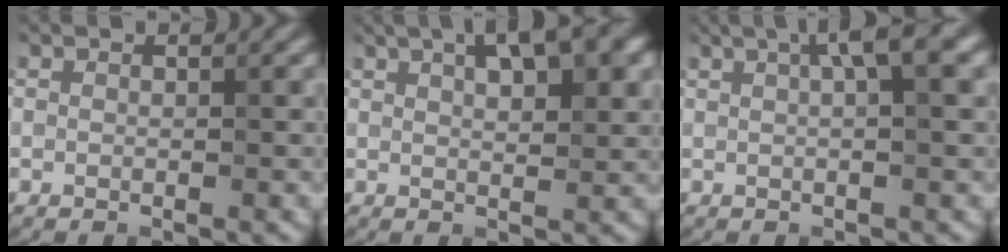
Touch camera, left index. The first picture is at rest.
{"total": 7.1, "force": [3.7, 2.4, 5.6], "torque": [-0.070, 0.024, 0.045]}
{"total": 5.1, "force": [2.0, 1.1, 4.6], "torque": [-0.061, 0.015, 0.026]}